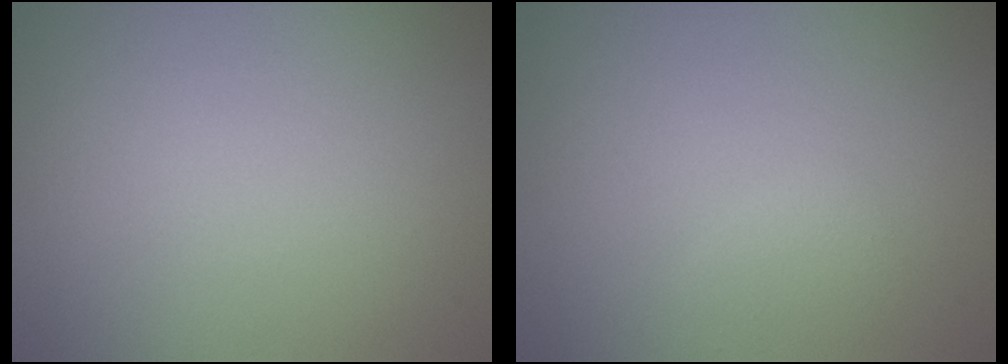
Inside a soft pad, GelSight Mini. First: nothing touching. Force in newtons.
{"total": 0.9, "press": 0.9, "slide": 0.0}